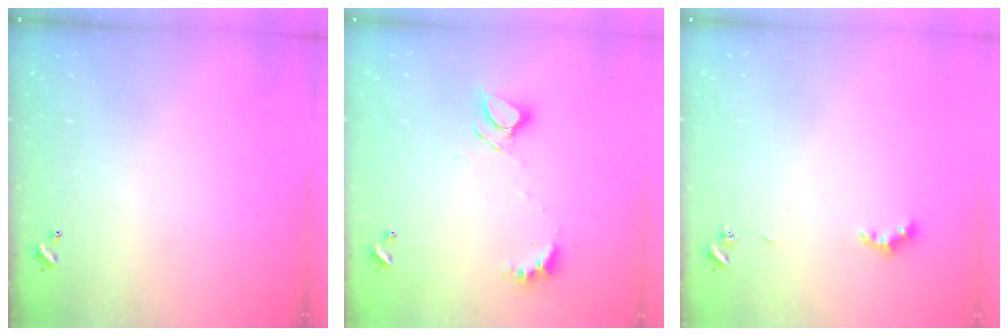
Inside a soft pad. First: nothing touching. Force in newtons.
{"total": 7.0, "press": 7.0, "slide": 0.8}
{"total": 3.5, "press": 3.4, "slide": 1.0}